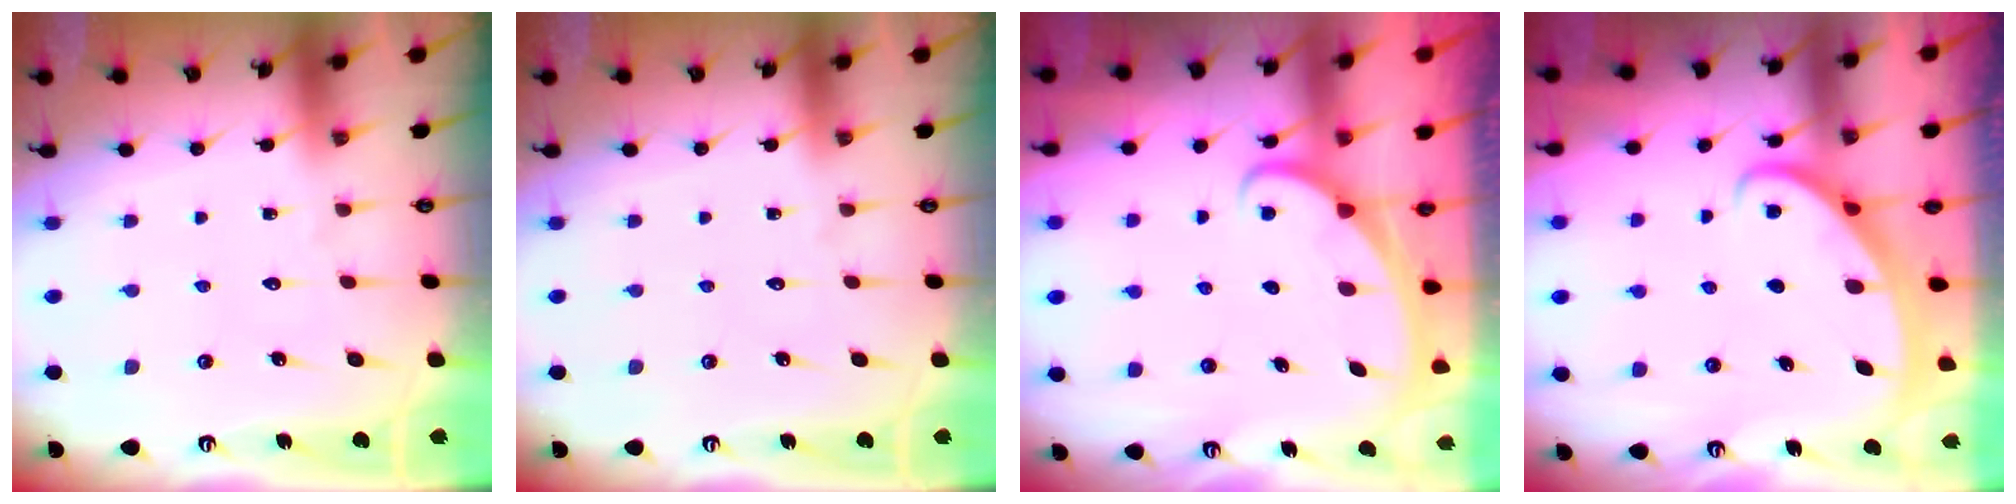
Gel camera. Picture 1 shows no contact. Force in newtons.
{"total": 0.0}
{"total": 1.9, "press": 1.9, "slide": 0.1}
{"total": 4.0, "press": 4.0, "slide": 0.3}